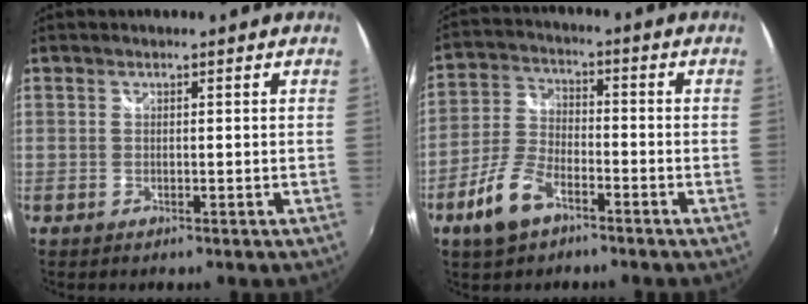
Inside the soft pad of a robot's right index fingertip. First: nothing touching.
{"total": 9.2, "force": [-5.6, 4.4, 5.9], "torque": [-0.133, 0.003, -0.106]}